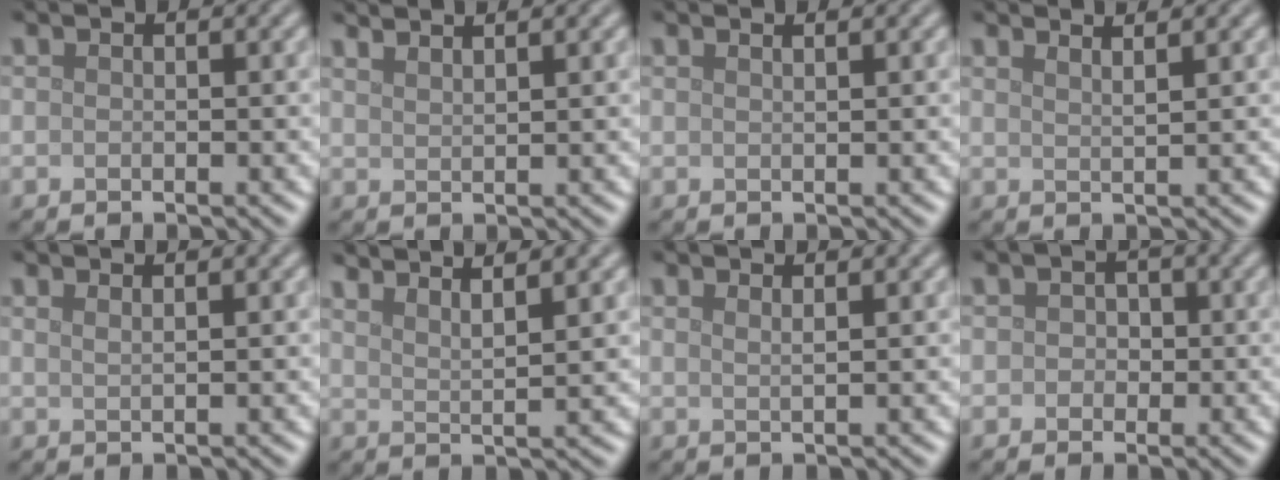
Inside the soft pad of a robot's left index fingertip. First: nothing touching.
{"total": 3.0, "force": [2.4, 0.9, 1.5], "torque": [0.002, 0.011, 0.014]}
{"total": 1.1, "force": [0.8, 0.4, 0.6], "torque": [-0.001, 0.001, 0.001]}
{"total": 2.5, "force": [1.9, 0.8, 1.4], "torque": [0.005, 0.011, 0.002]}
{"total": 1.5, "force": [1.0, 0.6, 0.9], "torque": [0.000, 0.001, 0.002]}
{"total": 4.5, "force": [3.8, 0.7, 2.3], "torque": [-0.021, 0.014, 0.038]}
{"total": 1.3, "force": [0.9, 0.5, 0.9], "torque": [0.000, 0.001, 0.003]}
{"total": 1.4, "force": [0.1, 1.3, 0.6], "torque": [0.006, 0.001, -0.008]}